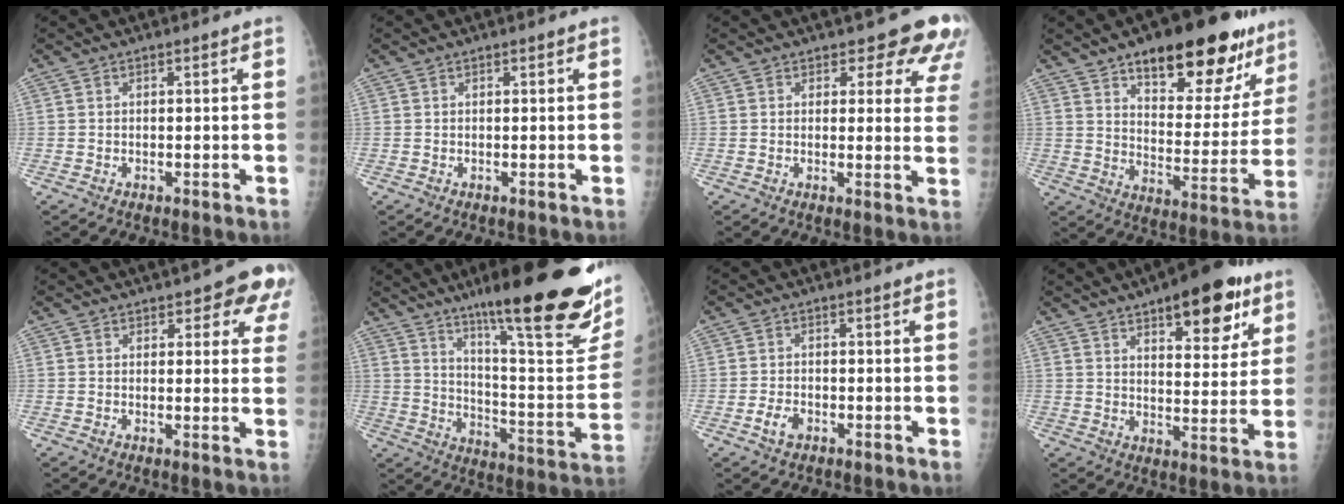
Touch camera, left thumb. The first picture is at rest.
{"total": 0.0}
{"total": 9.5, "force": [8.0, 4.2, 2.9], "torque": [0.020, -0.044, 0.065]}
{"total": 23.2, "force": [14.9, 10.0, 14.7], "torque": [-0.145, -0.061, 0.215]}
{"total": 7.0, "force": [4.6, 3.3, 4.2], "torque": [-0.004, -0.017, 0.044]}
{"total": 30.2, "force": [18.2, 6.0, 23.3], "torque": [-0.282, -0.065, 0.275]}
{"total": 2.8, "force": [-1.3, 1.8, 1.7], "torque": [-0.031, 0.005, -0.022]}
{"total": 16.4, "force": [9.4, 6.4, 11.8], "torque": [-0.121, -0.038, 0.133]}